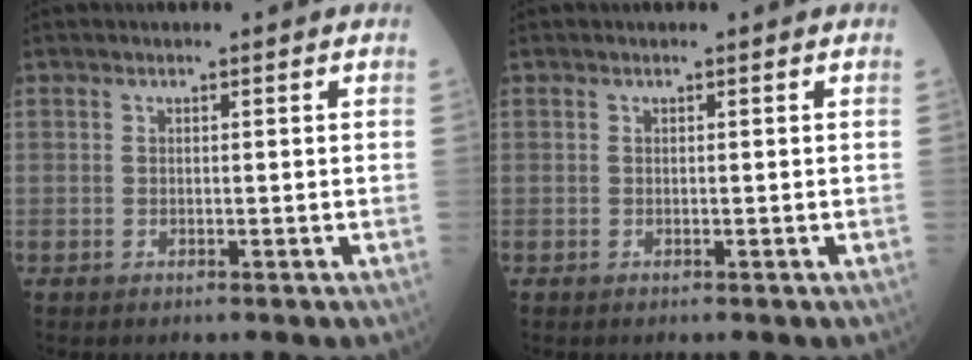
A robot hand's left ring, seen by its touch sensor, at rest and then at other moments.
{"total": 0.0}